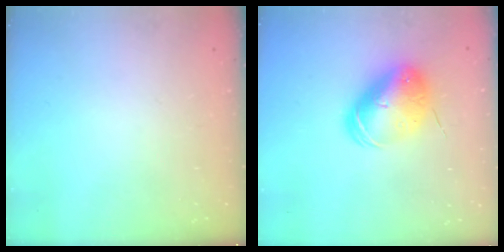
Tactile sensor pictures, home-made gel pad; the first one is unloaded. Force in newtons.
{"total": 9.3, "press": 9.2, "slide": 1.8}